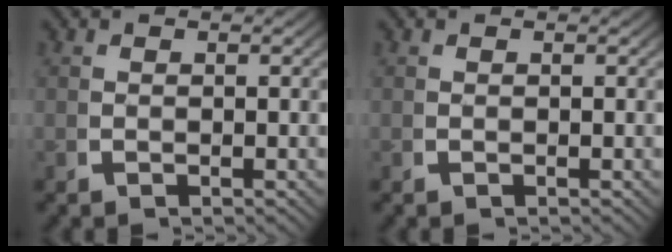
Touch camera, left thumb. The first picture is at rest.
{"total": 0.0}